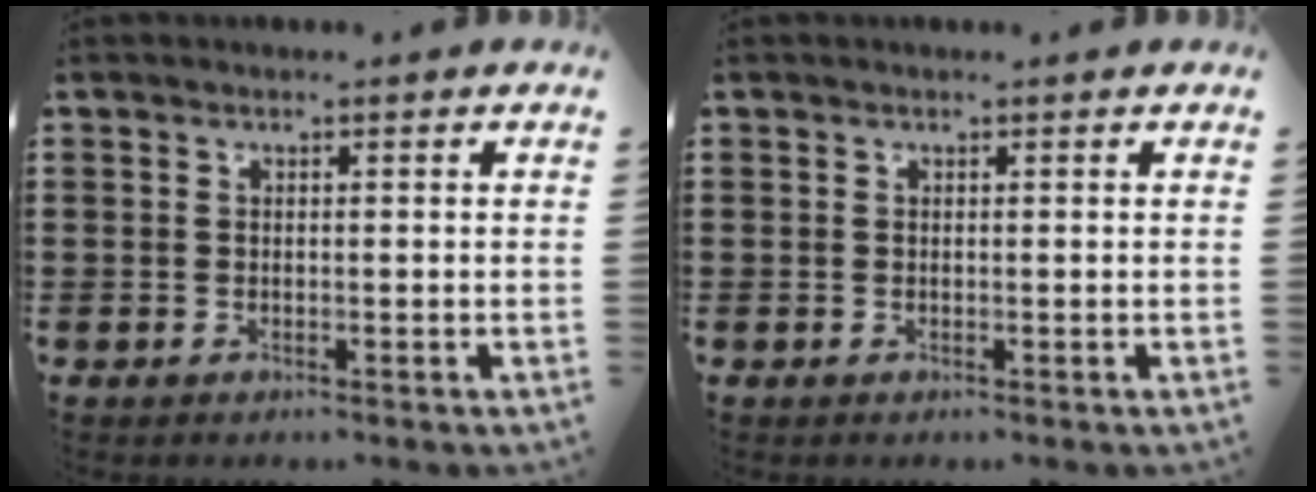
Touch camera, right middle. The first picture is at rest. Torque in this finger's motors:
{"motor_torque": [0.00, 0.01, 0.00, -0.01]}